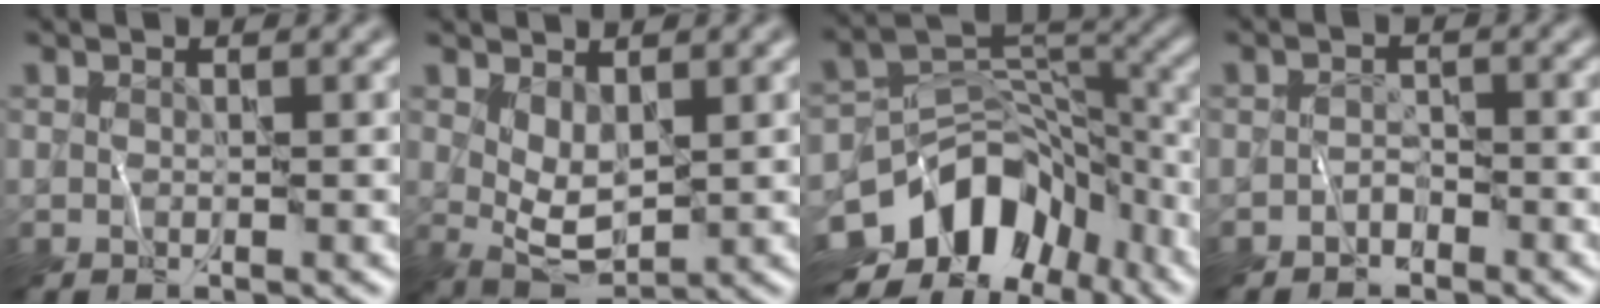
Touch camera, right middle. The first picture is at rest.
{"total": 3.0, "force": [1.2, 1.4, 2.4], "torque": [-0.048, -0.009, 0.028]}
{"total": 11.4, "force": [-5.5, 7.4, 6.6], "torque": [-0.104, 0.007, -0.100]}
{"total": 1.1, "force": [-1.0, 0.5, 0.1], "torque": [0.003, 0.010, -0.021]}